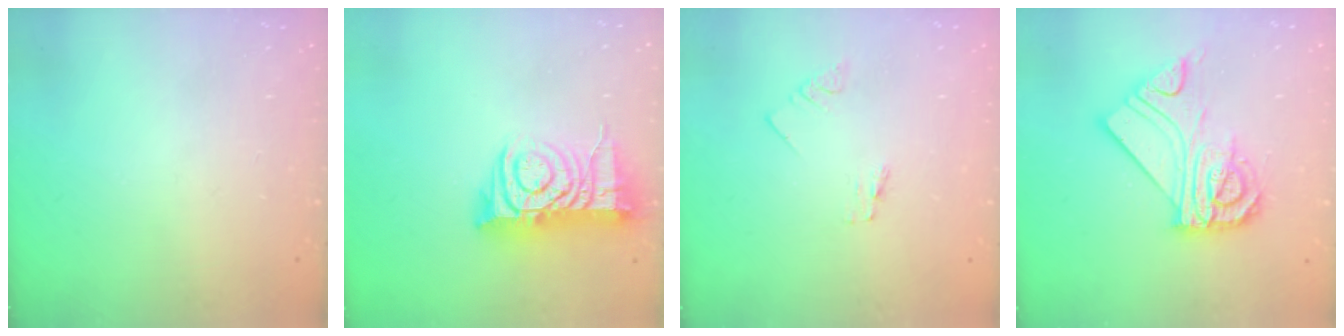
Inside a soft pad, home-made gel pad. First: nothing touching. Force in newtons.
{"total": 12.5, "press": 12.4, "slide": 1.3}
{"total": 0.0}
{"total": 13.6, "press": 13.6, "slide": 0.7}